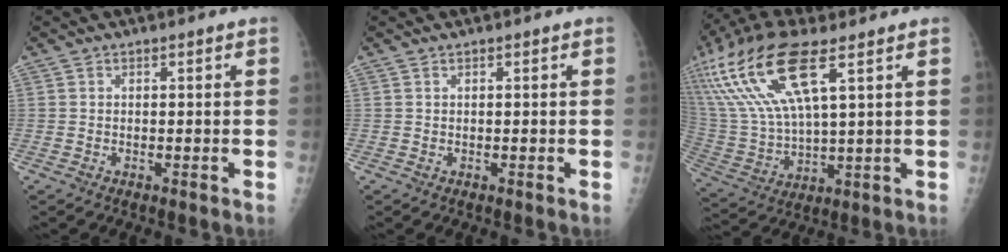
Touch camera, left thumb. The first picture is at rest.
{"total": 0.0}
{"total": 20.0, "force": [9.5, 6.5, 16.4], "torque": [-0.367, -0.015, 0.193]}